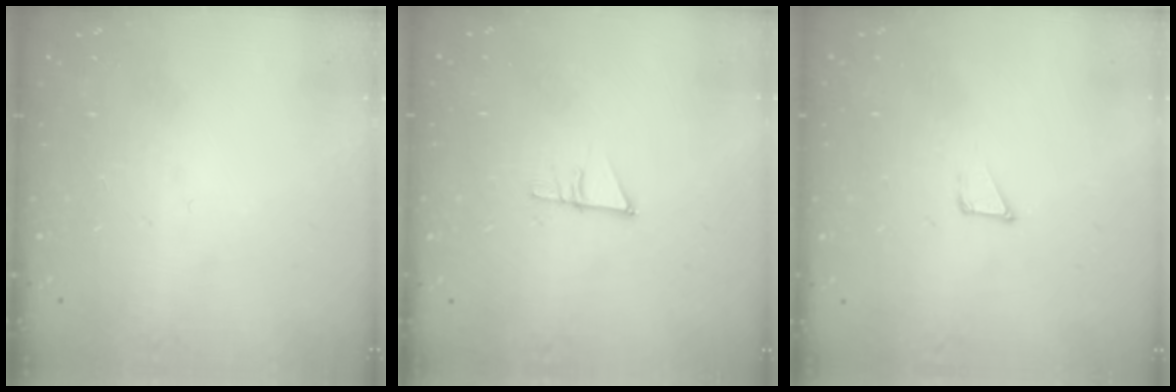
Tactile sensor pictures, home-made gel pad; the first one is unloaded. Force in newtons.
{"total": 7.0, "press": 7.0, "slide": 0.5}
{"total": 1.6, "press": 1.6, "slide": 0.1}